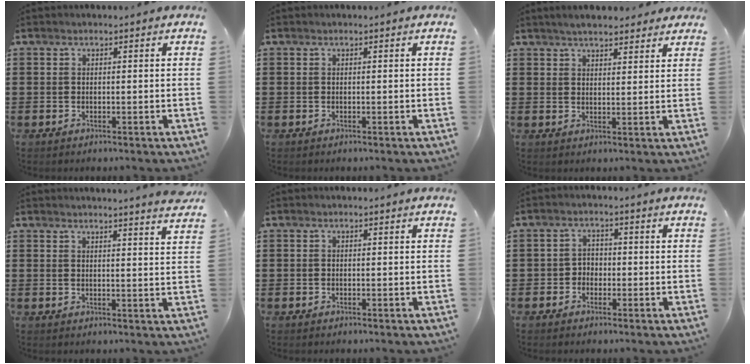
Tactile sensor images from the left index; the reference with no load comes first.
{"total": 0.0}
{"total": 3.7, "force": [3.4, 0.8, 1.2], "torque": [-0.031, 0.000, 0.063]}
{"total": 3.0, "force": [2.8, -0.8, 0.5], "torque": [-0.010, -0.017, 0.050]}
{"total": 0.0}
{"total": 2.2, "force": [-1.1, 1.9, 0.4], "torque": [-0.016, 0.006, -0.028]}